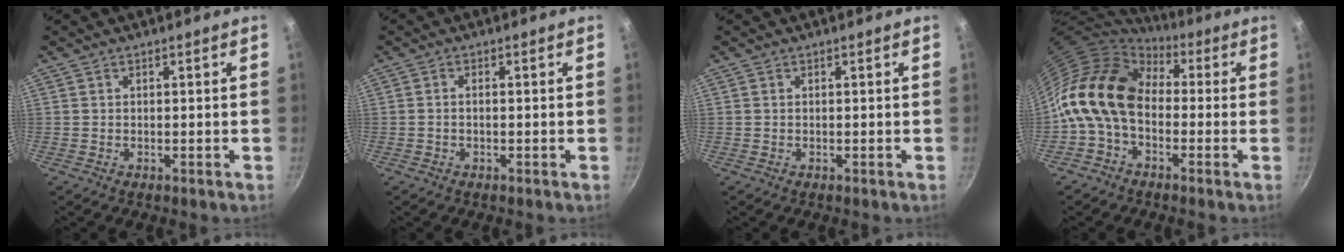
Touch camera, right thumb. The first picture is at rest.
{"total": 1.1, "force": [-0.3, 0.5, 1.0], "torque": [-0.028, 0.008, -0.008]}
{"total": 0.0}
{"total": 15.9, "force": [0.1, 11.1, 11.4], "torque": [-0.194, 0.032, -0.021]}